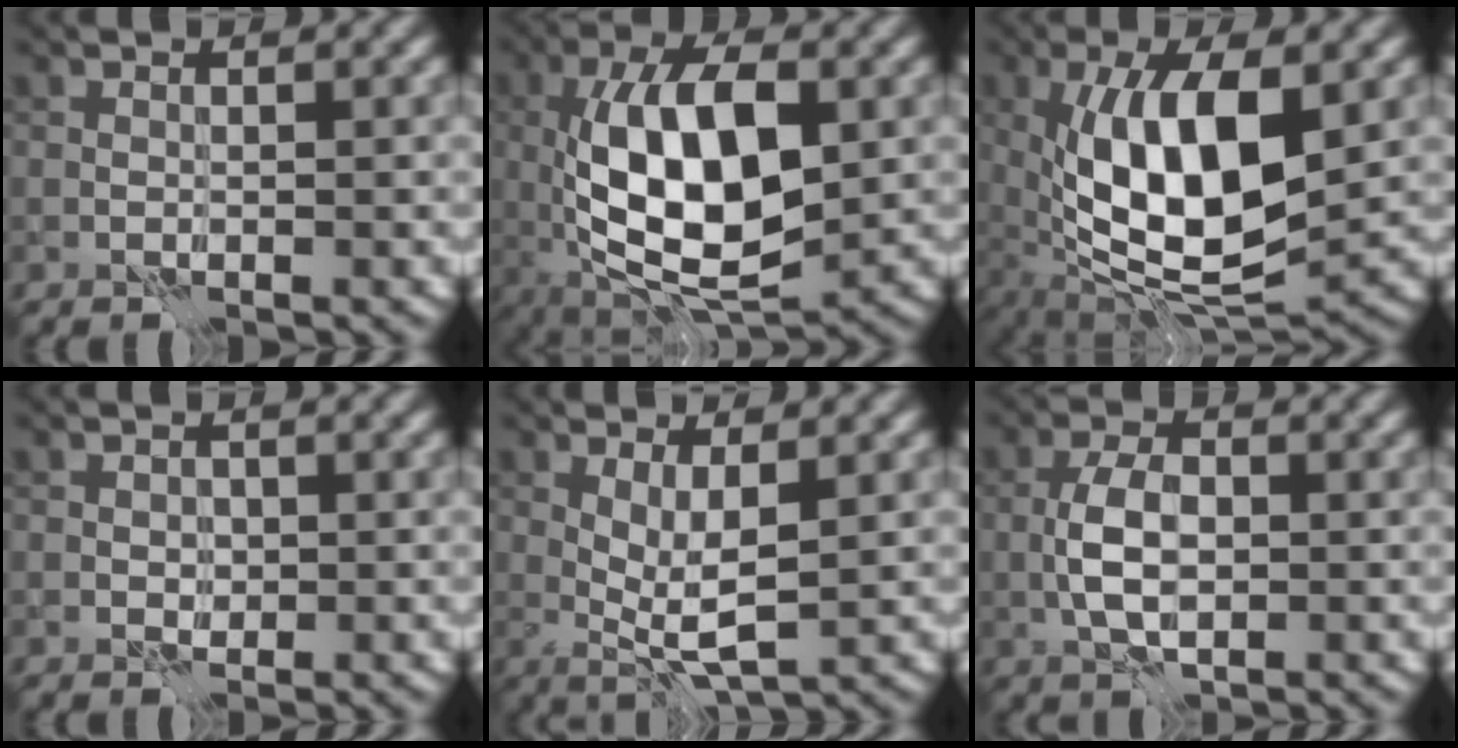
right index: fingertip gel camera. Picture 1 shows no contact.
{"total": 11.4, "force": [-0.3, 4.9, 10.3], "torque": [-0.176, 0.003, -0.009]}
{"total": 11.7, "force": [0.6, 4.8, 10.7], "torque": [-0.179, -0.004, 0.008]}
{"total": 1.5, "force": [-0.1, 1.3, 0.6], "torque": [-0.010, -0.003, 0.000]}
{"total": 3.5, "force": [0.2, 0.9, 3.3], "torque": [-0.062, -0.011, 0.007]}
{"total": 4.2, "force": [-0.8, 2.2, 3.5], "torque": [-0.070, 0.001, -0.016]}